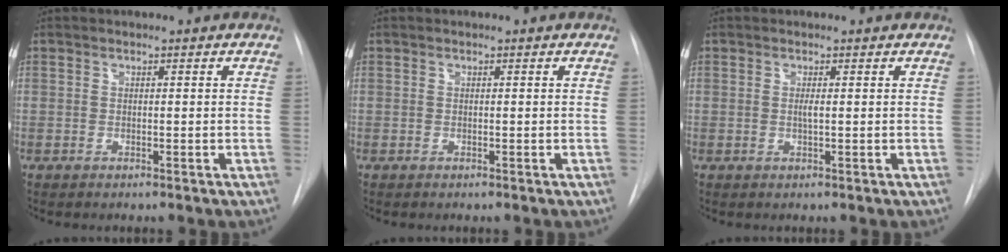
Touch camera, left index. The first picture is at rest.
{"total": 0.0}
{"total": 0.8, "force": [0.2, 0.0, 0.8], "torque": [-0.019, 0.000, 0.001]}